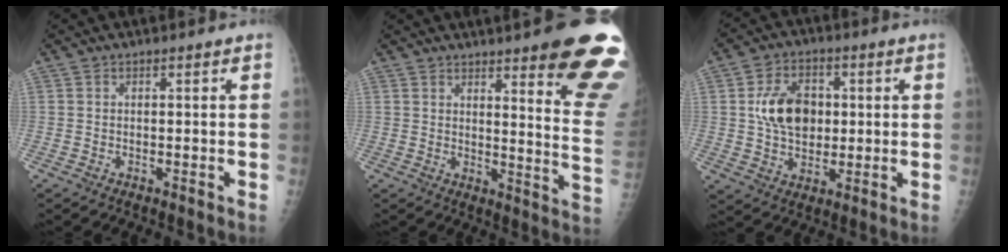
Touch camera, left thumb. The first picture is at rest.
{"total": 19.5, "force": [12.9, 2.6, 14.4], "torque": [-0.155, -0.079, 0.153]}
{"total": 10.9, "force": [1.2, 7.9, 7.4], "torque": [-0.100, 0.000, 0.024]}